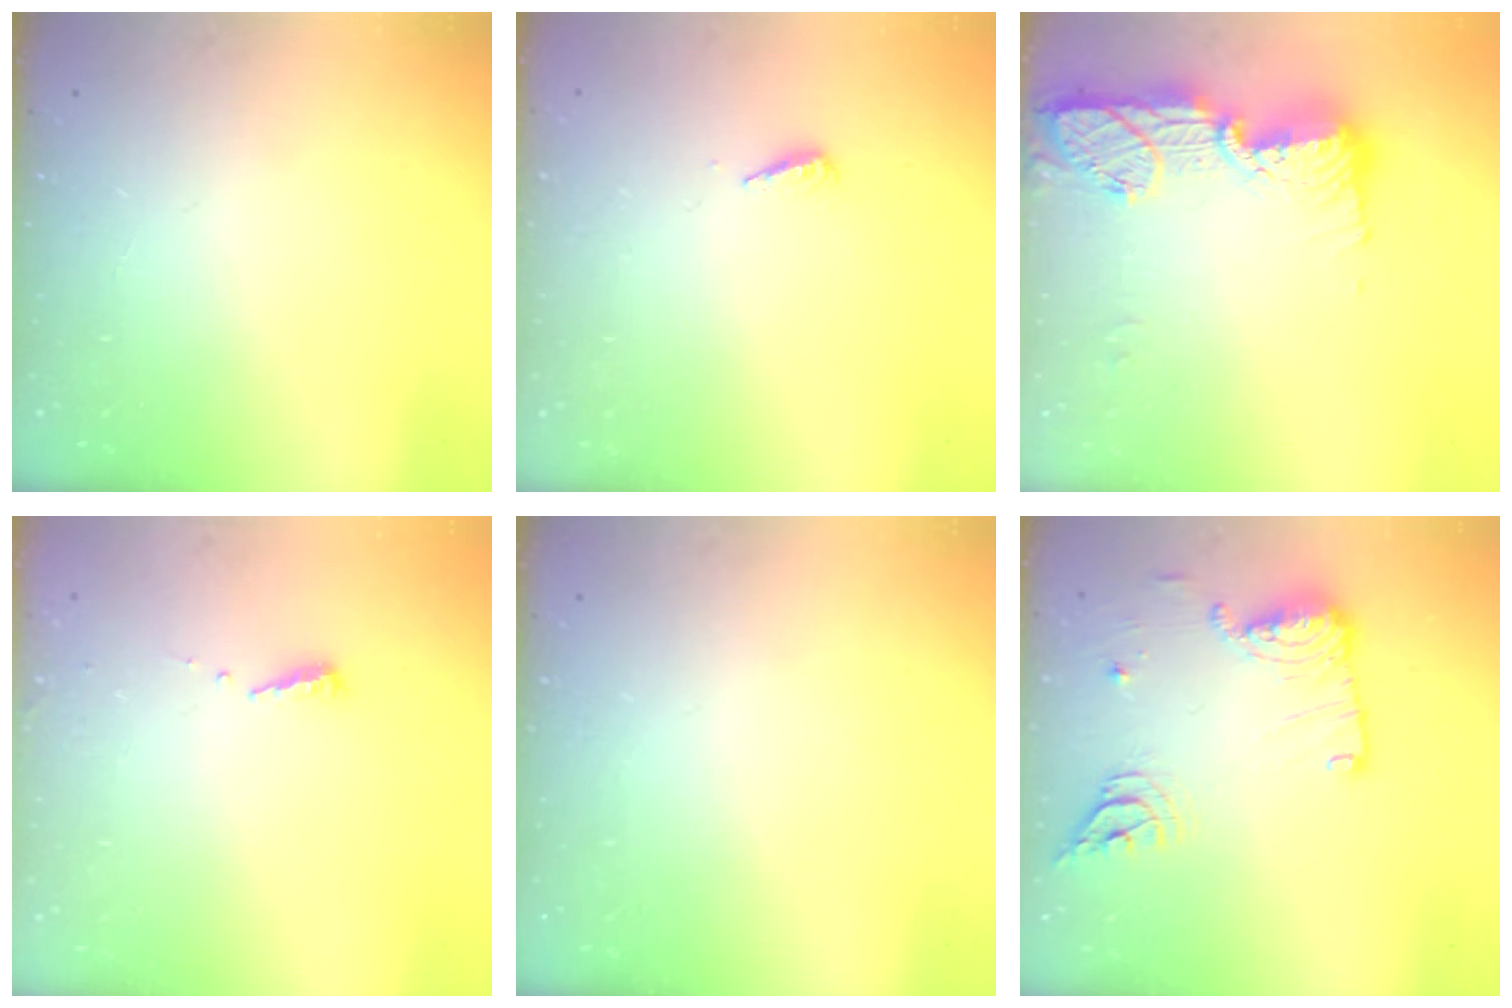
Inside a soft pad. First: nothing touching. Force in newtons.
{"total": 2.9, "press": 2.9, "slide": 0.3}
{"total": 15.1, "press": 15.0, "slide": 1.0}
{"total": 5.3, "press": 5.3, "slide": 0.5}
{"total": 0.0}
{"total": 15.8, "press": 15.0, "slide": 4.9}